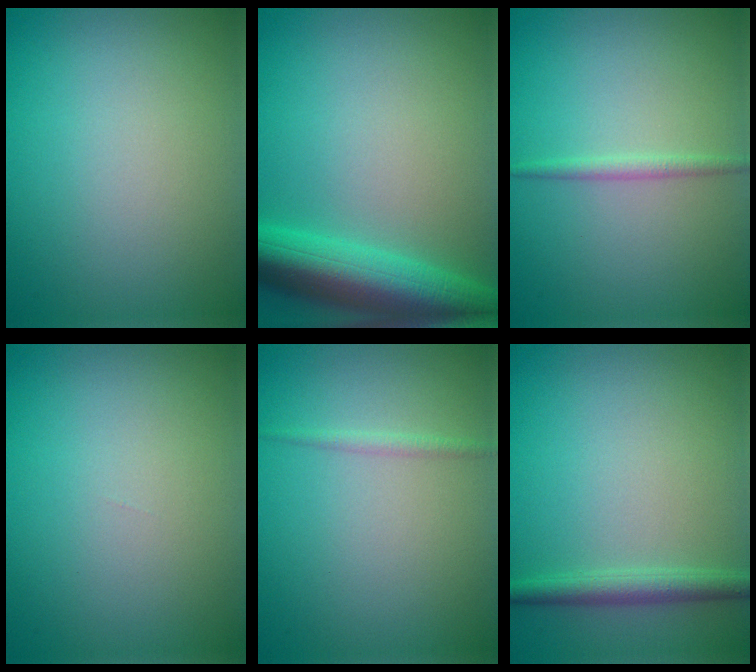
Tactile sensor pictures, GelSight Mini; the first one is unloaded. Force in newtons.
{"total": 8.1, "press": 8.1, "slide": 0.3}
{"total": 1.1, "press": 1.1, "slide": 0.1}
{"total": 0.0}
{"total": 0.8, "press": 0.8, "slide": 0.1}
{"total": 2.2, "press": 2.2, "slide": 0.0}